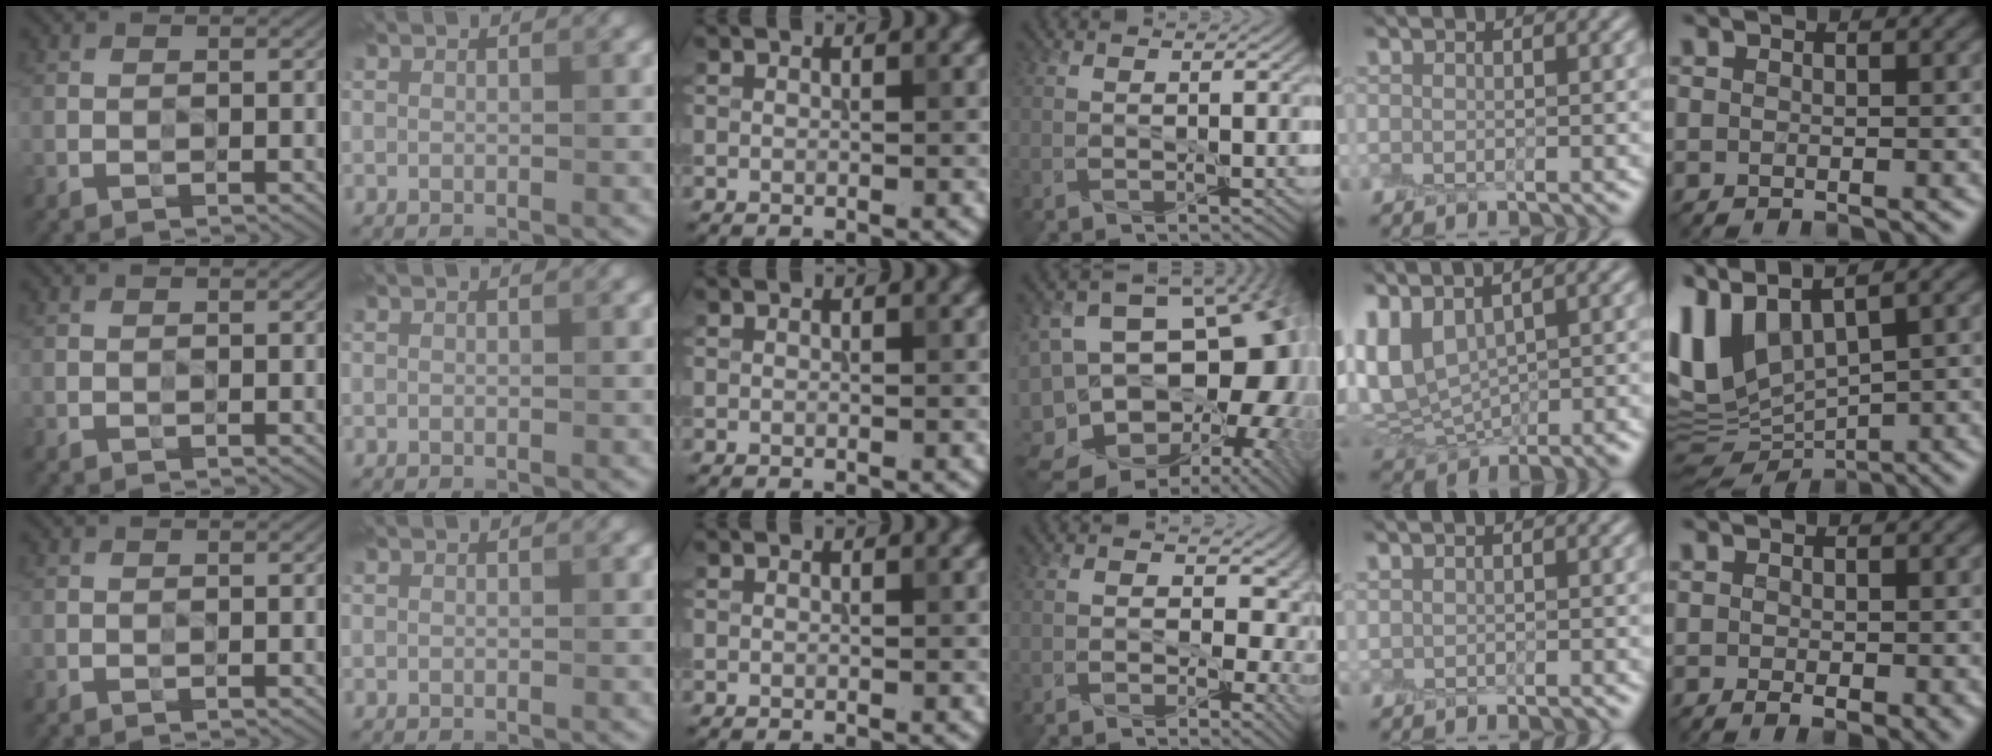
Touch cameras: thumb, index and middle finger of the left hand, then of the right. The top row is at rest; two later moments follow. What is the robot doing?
{"motion": "peel", "object": "aluminum foil"}